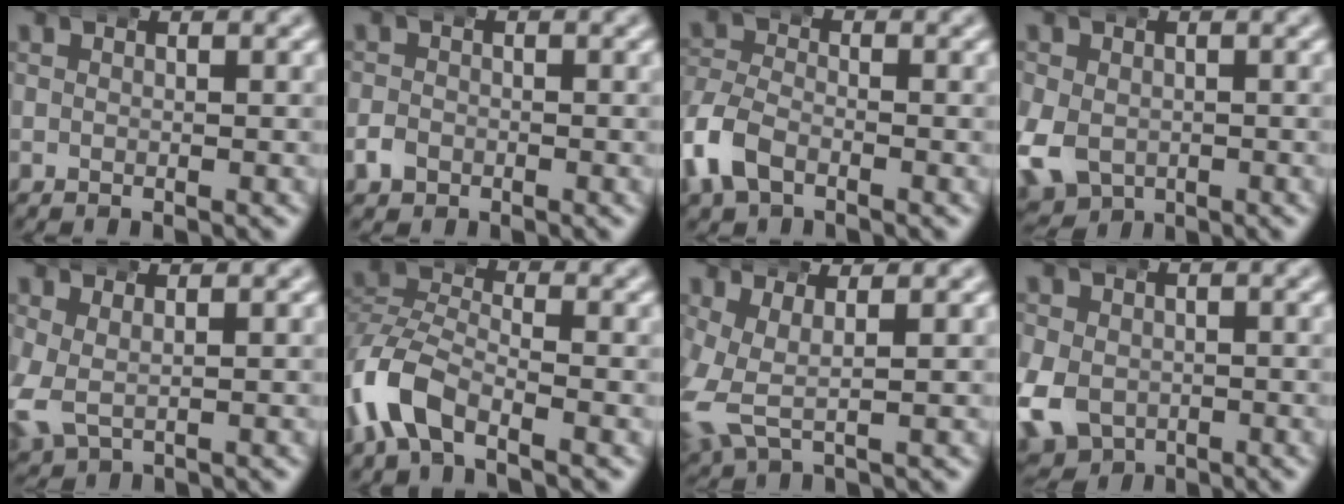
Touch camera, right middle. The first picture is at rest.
{"total": 1.5, "force": [-0.7, 1.3, 0.4], "torque": [-0.012, 0.003, -0.017]}
{"total": 4.5, "force": [-2.1, 3.4, 2.2], "torque": [-0.073, -0.013, -0.036]}
{"total": 6.5, "force": [-2.0, 5.6, 2.8], "torque": [-0.085, -0.039, -0.018]}
{"total": 3.3, "force": [0.2, 2.6, 2.0], "torque": [-0.070, -0.017, 0.017]}
{"total": 4.9, "force": [-2.6, 2.9, 2.9], "torque": [-0.081, -0.006, -0.050]}
{"total": 5.2, "force": [0.1, 4.1, 3.2], "torque": [-0.108, -0.019, 0.006]}
{"total": 7.5, "force": [-2.7, 6.3, 3.0], "torque": [-0.083, -0.037, -0.031]}